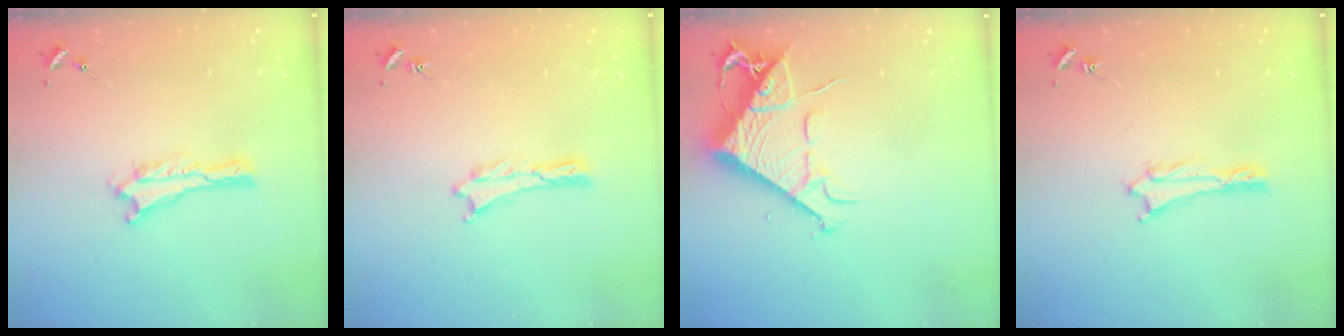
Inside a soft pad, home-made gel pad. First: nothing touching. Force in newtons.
{"total": 0.0}
{"total": 9.0, "press": 8.9, "slide": 1.1}
{"total": 1.0, "press": 1.0, "slide": 0.2}